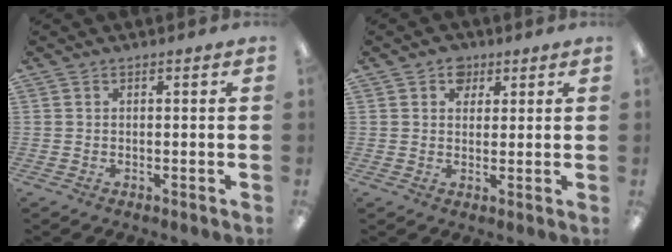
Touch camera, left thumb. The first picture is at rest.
{"total": 4.4, "force": [2.5, 3.2, 1.5], "torque": [-0.015, -0.002, 0.042]}